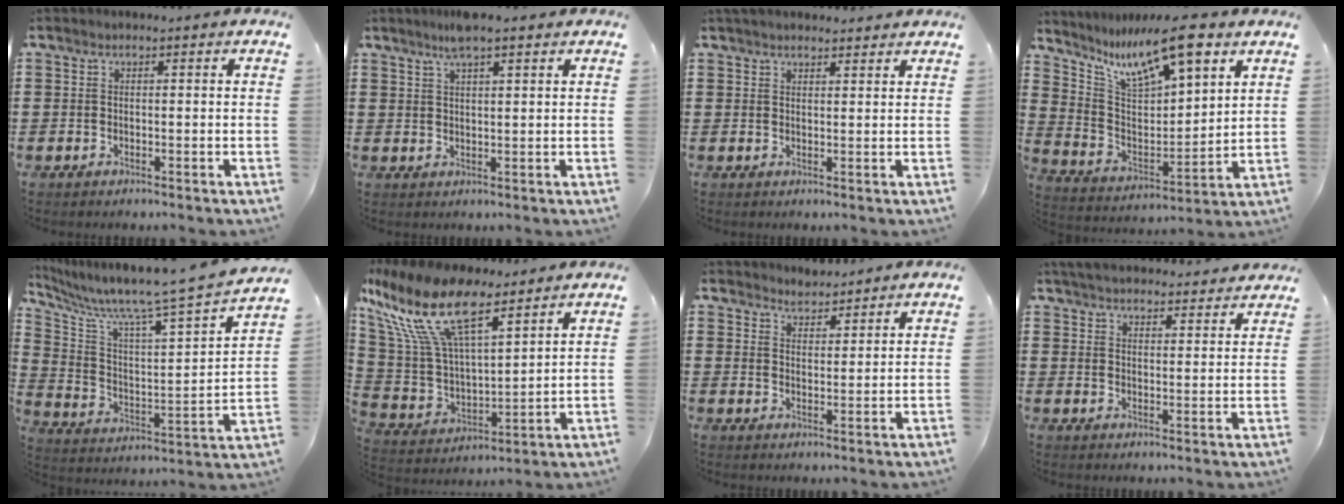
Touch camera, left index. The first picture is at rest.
{"total": 3.9, "force": [2.8, 0.4, 2.7], "torque": [-0.057, 0.004, 0.049]}
{"total": 2.4, "force": [2.3, 0.4, 0.6], "torque": [-0.016, 0.001, 0.046]}
{"total": 12.3, "force": [8.4, 3.4, 8.4], "torque": [-0.168, -0.034, 0.143]}
{"total": 7.3, "force": [6.3, -0.6, 3.7], "torque": [-0.103, -0.065, 0.093]}
{"total": 15.7, "force": [9.5, 6.4, 10.8], "torque": [-0.256, -0.039, 0.164]}
{"total": 3.0, "force": [2.9, 0.6, -0.4], "torque": [-0.002, -0.006, 0.056]}
{"total": 4.4, "force": [4.4, 0.3, 0.7], "torque": [-0.029, -0.018, 0.079]}